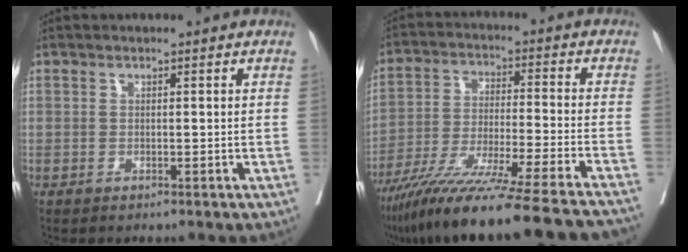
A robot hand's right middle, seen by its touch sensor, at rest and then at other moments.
{"total": 24.7, "force": [-21.3, -2.2, 12.4], "torque": [-0.152, -0.075, -0.323]}